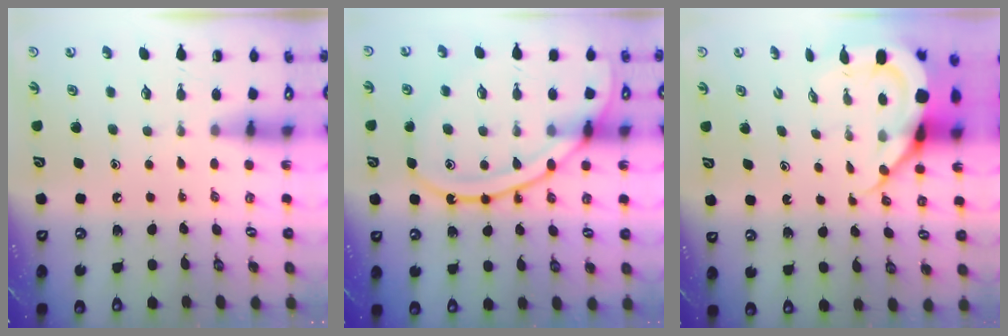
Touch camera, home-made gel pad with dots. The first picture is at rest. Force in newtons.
{"total": 16.8, "press": 16.8, "slide": 1.5}
{"total": 9.0, "press": 8.9, "slide": 0.9}